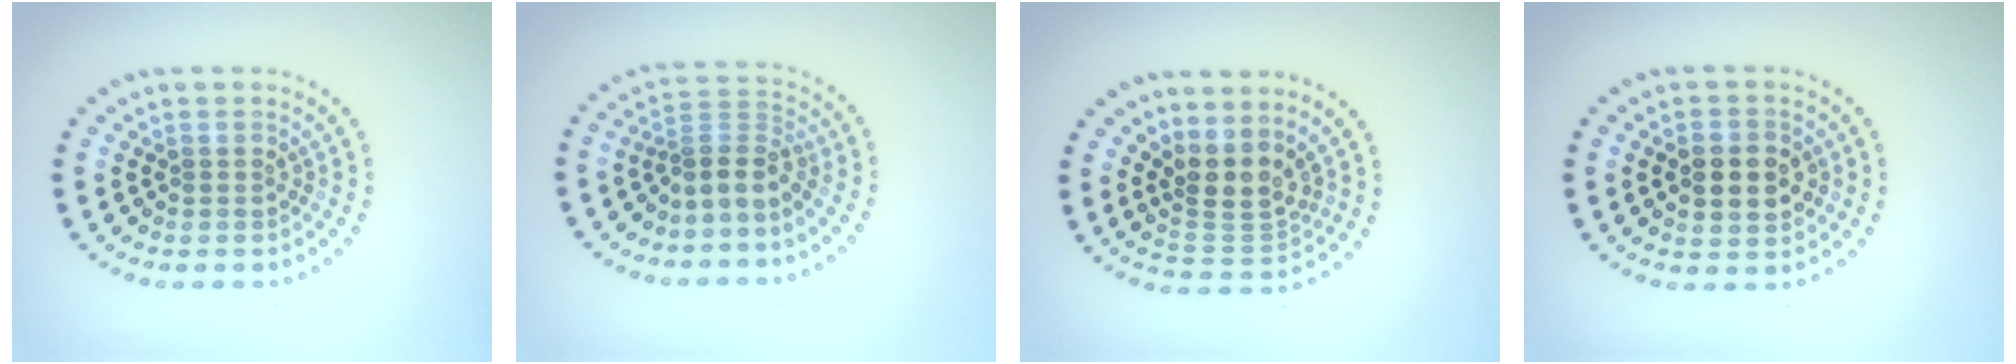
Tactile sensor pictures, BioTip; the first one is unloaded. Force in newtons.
{"total": 3.0, "press": 2.1, "slide": 2.2}
{"total": 3.5, "press": 2.6, "slide": 2.4}
{"total": 4.6, "press": 4.5, "slide": 0.3}